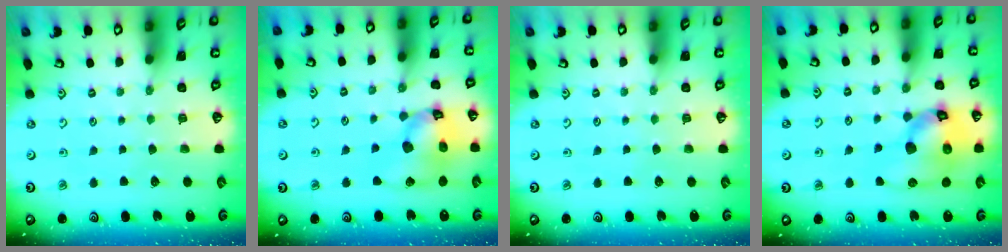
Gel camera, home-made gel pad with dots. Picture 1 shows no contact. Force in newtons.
{"total": 14.5, "press": 14.4, "slide": 1.8}
{"total": 0.0}
{"total": 18.7, "press": 18.5, "slide": 2.5}